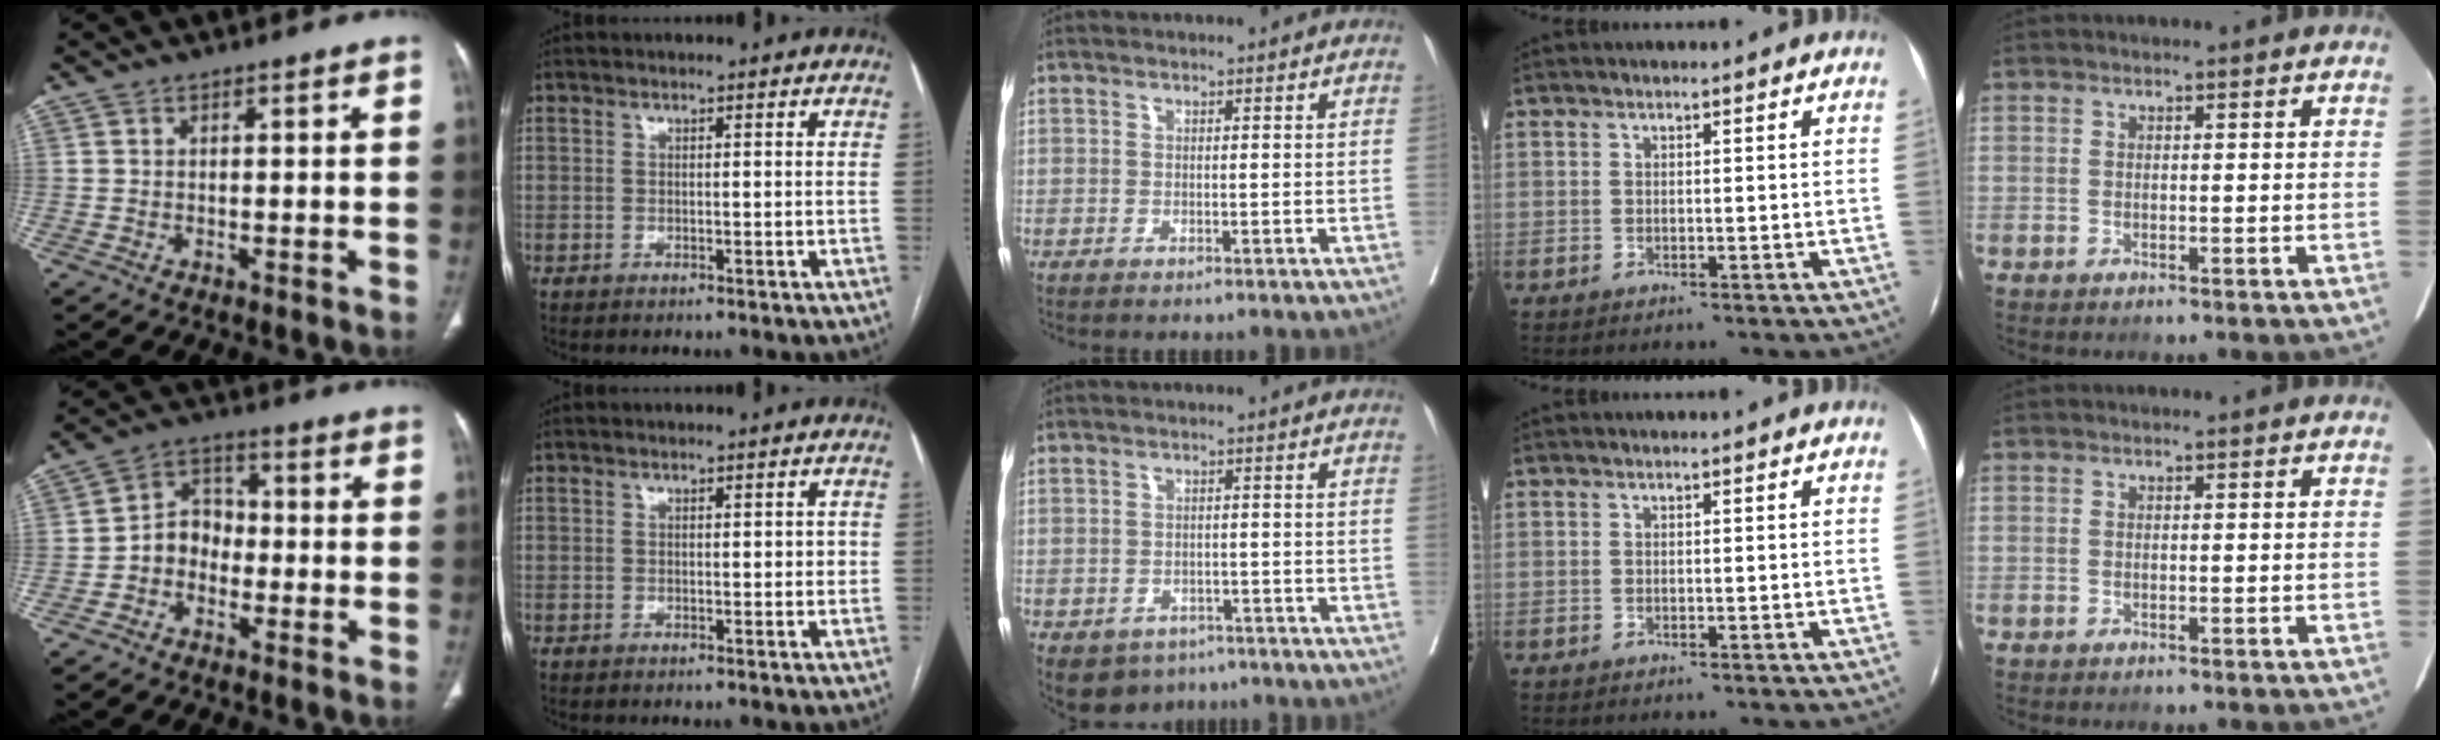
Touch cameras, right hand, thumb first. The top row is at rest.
{"thumb": {"total": 6.3, "force": [-2.0, 5.2, 2.9], "torque": [-0.024, 0.034, -0.050]}, "index": {"total": 1.3, "force": [0.2, 0.7, 1.1], "torque": [-0.013, 0.002, 0.003]}, "middle": {"total": 5.5, "force": [-3.6, 4.0, 1.3], "torque": [-0.019, 0.006, -0.045]}}